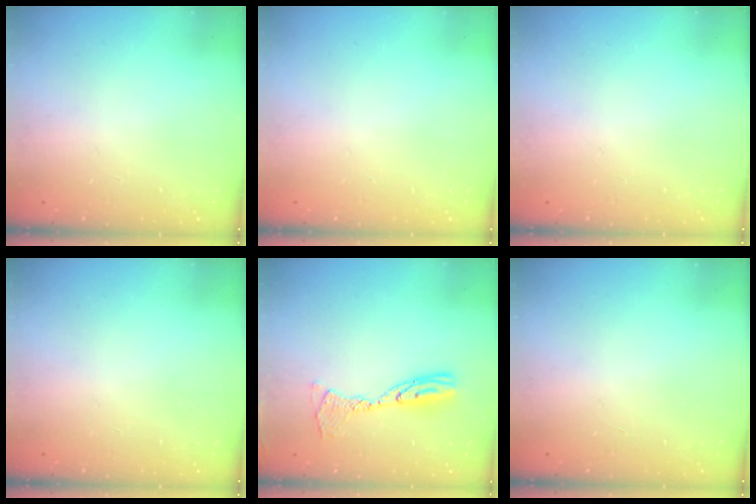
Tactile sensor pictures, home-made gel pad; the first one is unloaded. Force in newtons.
{"total": 0.0}
{"total": 0.0}
{"total": 0.0}
{"total": 10.3, "press": 10.3, "slide": 1.0}
{"total": 0.9, "press": 0.0, "slide": 0.9}